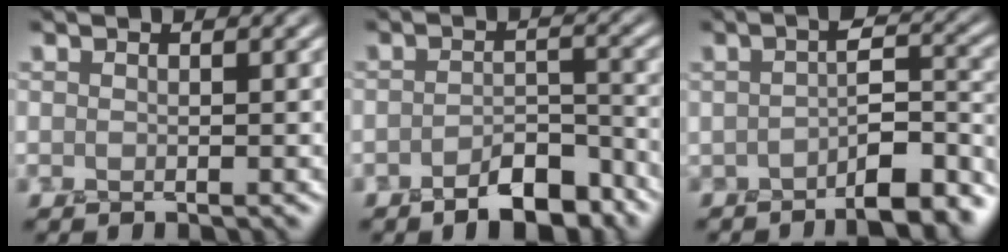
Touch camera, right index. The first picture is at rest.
{"total": 4.8, "force": [-3.2, 2.1, 3.0], "torque": [-0.041, 0.004, -0.052]}
{"total": 6.8, "force": [-3.9, 2.5, 5.1], "torque": [-0.069, 0.000, -0.060]}